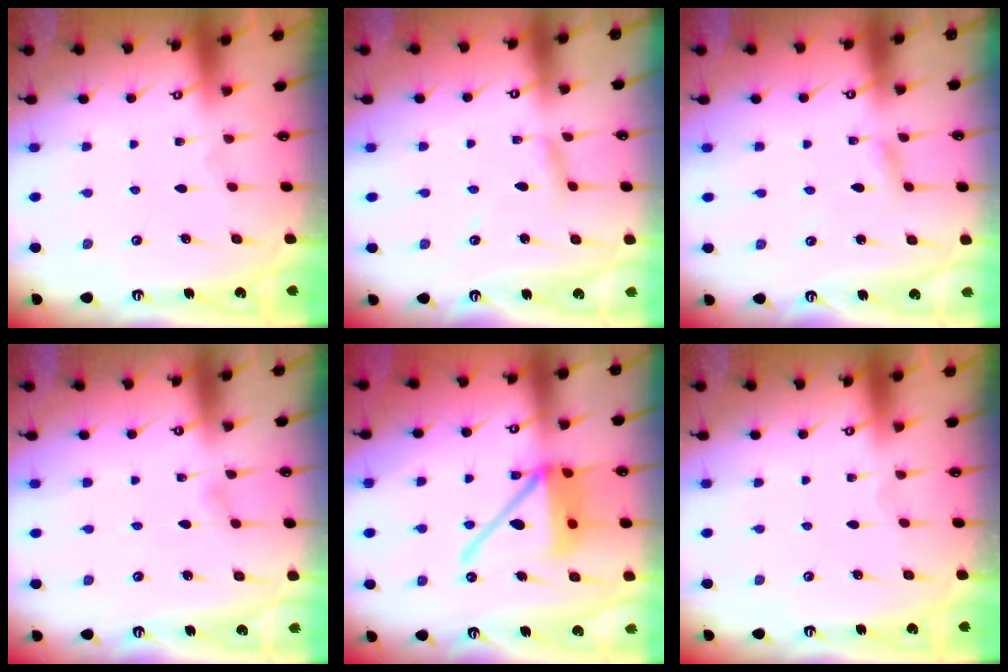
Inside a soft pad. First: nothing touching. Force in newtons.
{"total": 5.0, "press": 4.9, "slide": 0.3}
{"total": 2.5, "press": 2.5, "slide": 0.2}
{"total": 3.7, "press": 3.7, "slide": 0.4}
{"total": 15.6, "press": 15.5, "slide": 1.8}
{"total": 0.0}